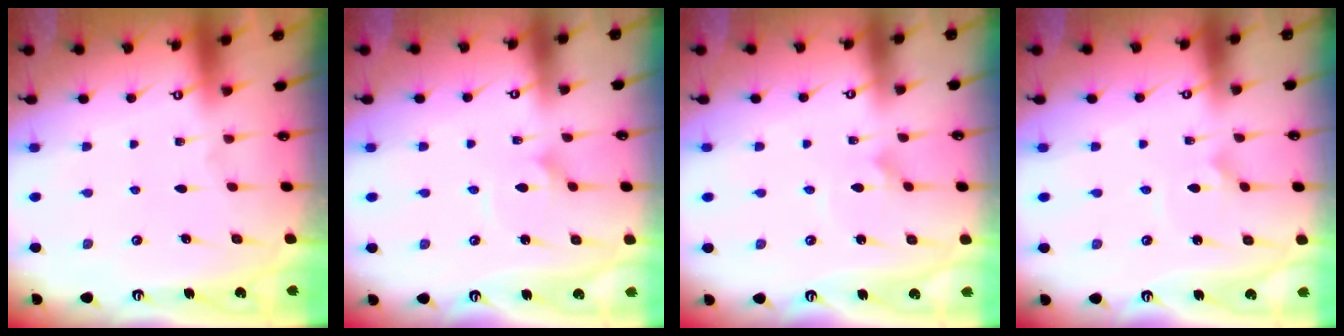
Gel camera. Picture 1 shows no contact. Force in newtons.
{"total": 2.6, "press": 2.6, "slide": 0.2}
{"total": 2.3, "press": 2.3, "slide": 0.1}
{"total": 2.0, "press": 2.0, "slide": 0.1}